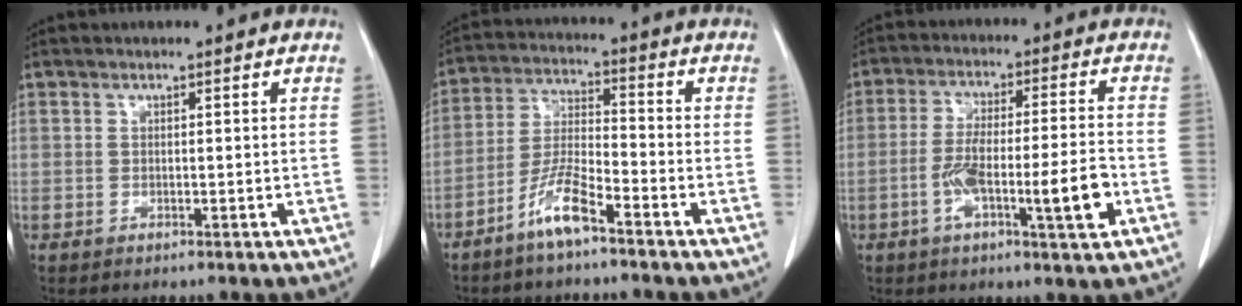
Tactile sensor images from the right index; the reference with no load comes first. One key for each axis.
{"total": 7.3, "fx": -5.1, "fy": 0.8, "fz": 5.2, "tx": -0.114, "ty": -0.007, "tz": -0.104}
{"total": 10.9, "fx": -3.5, "fy": 1.1, "fz": 10.2, "tx": -0.178, "ty": 0.005, "tz": -0.058}